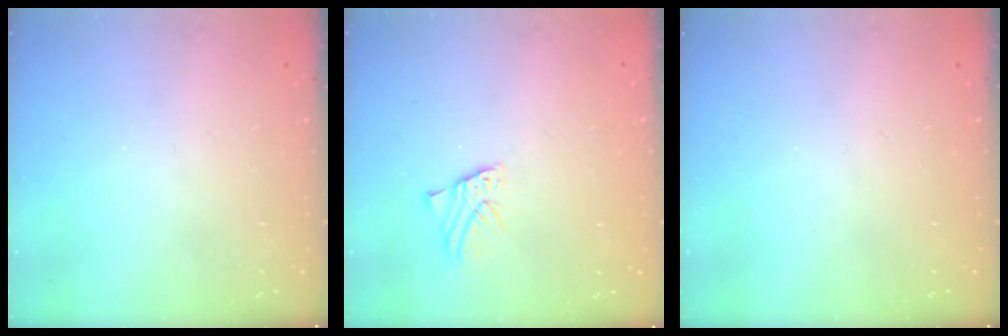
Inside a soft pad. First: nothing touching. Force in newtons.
{"total": 1.5, "press": 1.5, "slide": 0.0}
{"total": 0.0}